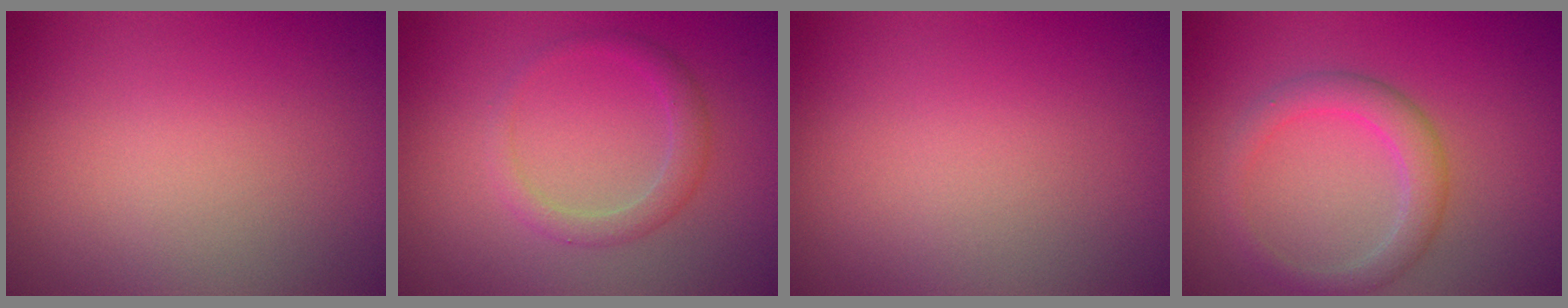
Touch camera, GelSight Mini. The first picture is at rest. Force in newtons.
{"total": 1.9, "press": 1.9, "slide": 0.2}
{"total": 0.0}
{"total": 2.9, "press": 2.9, "slide": 0.2}